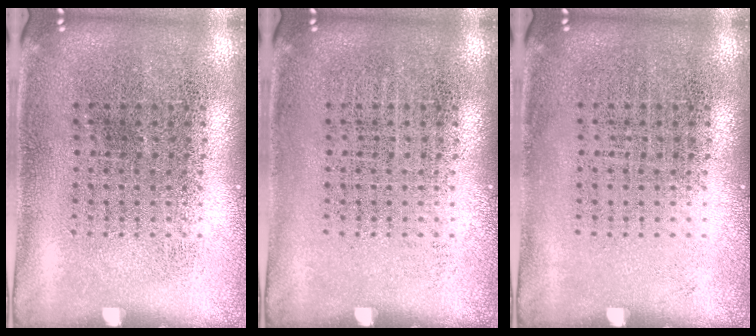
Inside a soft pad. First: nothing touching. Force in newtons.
{"total": 0.0}
{"total": 0.0}